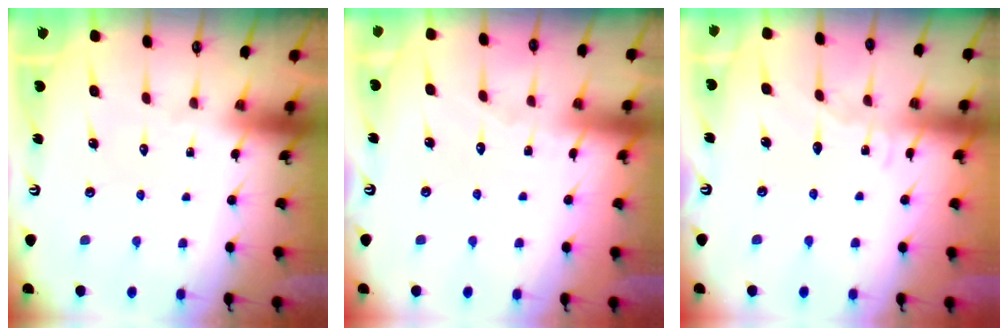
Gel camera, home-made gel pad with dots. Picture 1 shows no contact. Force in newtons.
{"total": 3.8, "press": 3.8, "slide": 0.5}
{"total": 5.9, "press": 5.8, "slide": 0.6}